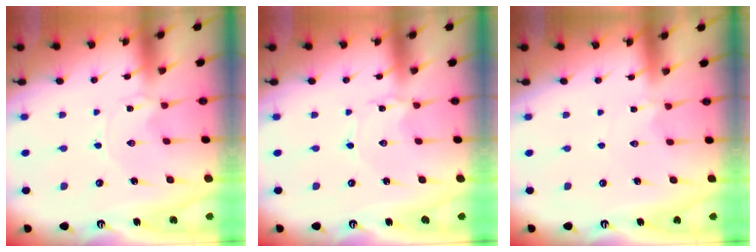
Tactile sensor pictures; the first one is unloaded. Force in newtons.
{"total": 0.6, "press": 0.6, "slide": 0.1}
{"total": 2.2, "press": 2.2, "slide": 0.4}